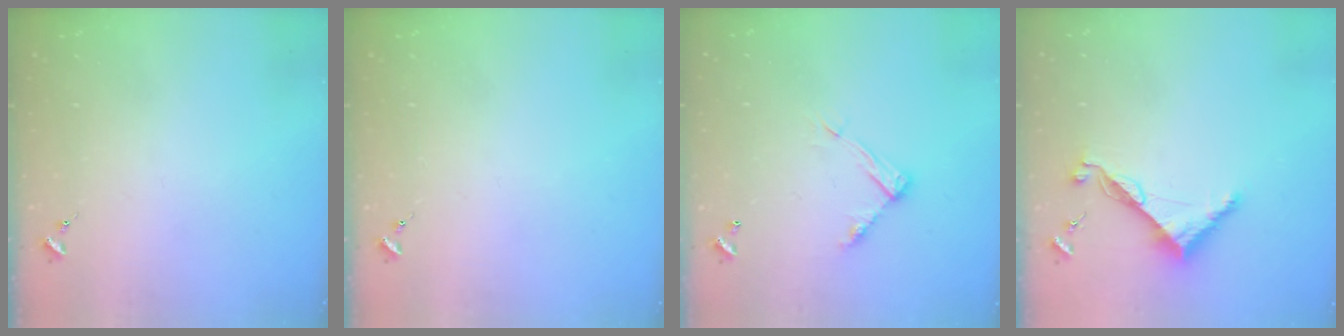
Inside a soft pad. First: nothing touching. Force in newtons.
{"total": 0.0}
{"total": 9.2, "press": 9.2, "slide": 0.1}
{"total": 9.0, "press": 9.0, "slide": 0.6}